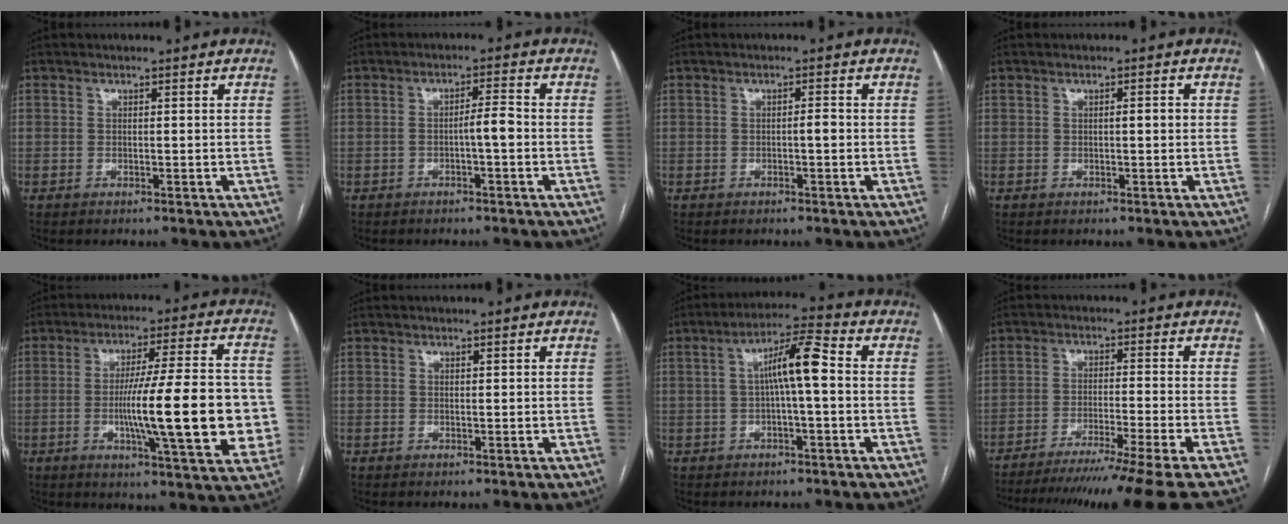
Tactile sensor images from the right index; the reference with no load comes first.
{"total": 3.0, "force": [-0.9, 0.2, 2.8], "torque": [-0.042, 0.005, -0.017]}
{"total": 1.1, "force": [-0.4, 0.1, 1.1], "torque": [-0.015, 0.002, -0.007]}
{"total": 1.7, "force": [-0.1, 0.3, 1.6], "torque": [-0.025, 0.004, -0.001]}
{"total": 18.7, "force": [-2.7, 2.4, 18.4], "torque": [-0.246, 0.013, -0.033]}
{"total": 0.0}
{"total": 7.5, "force": [0.2, 0.8, 7.4], "torque": [-0.130, 0.024, 0.002]}
{"total": 18.3, "force": [-15.7, -3.4, 8.9], "torque": [-0.100, -0.063, -0.233]}